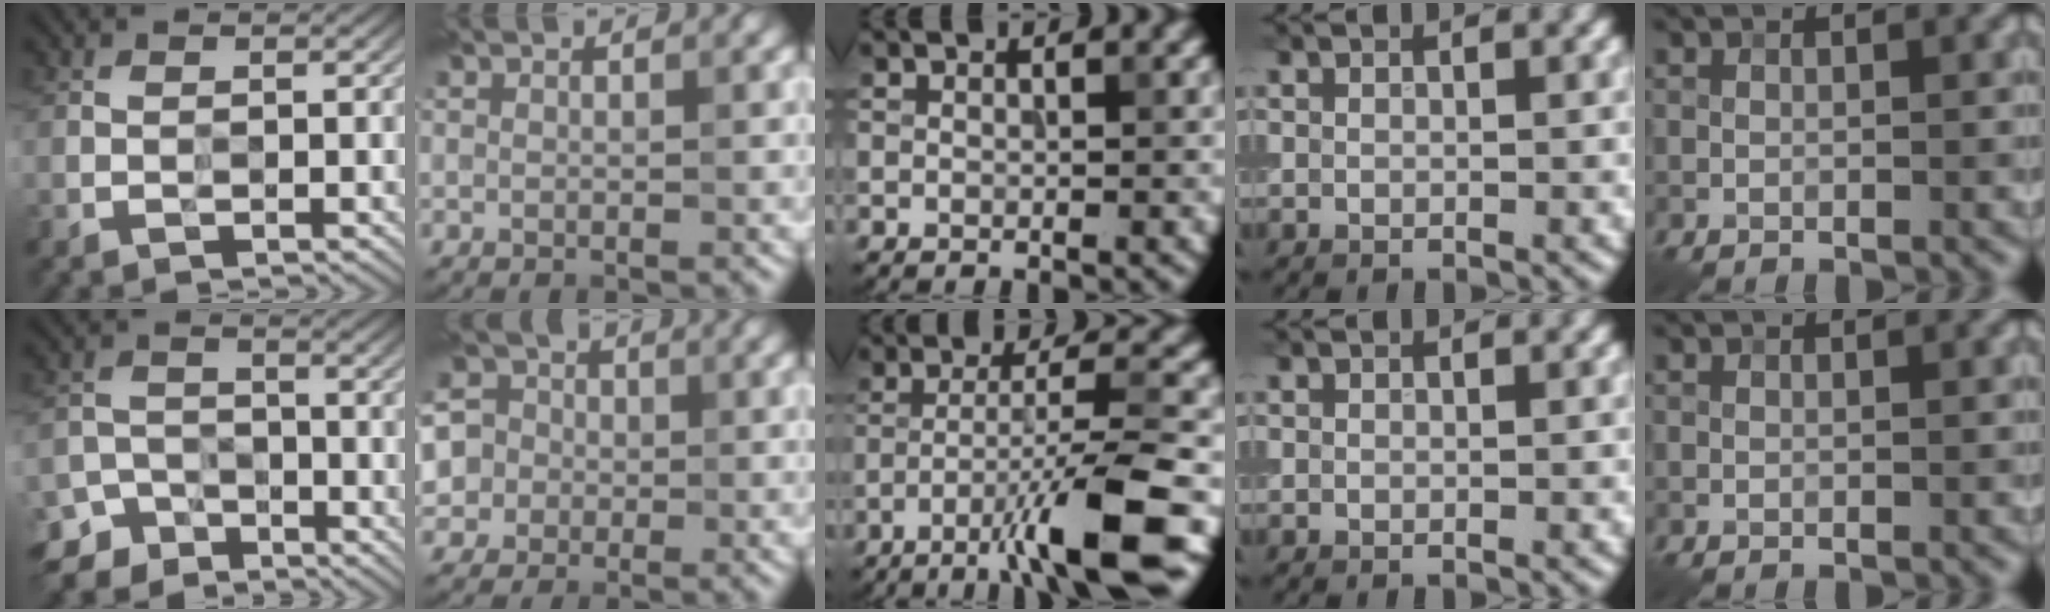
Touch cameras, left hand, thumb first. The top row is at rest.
{"thumb": {"total": 6.1, "force": [-4.7, 3.9, 1.0], "torque": [-0.010, -0.006, -0.091]}, "index": {"total": 6.8, "force": [-0.1, 6.4, 2.1], "torque": [-0.049, 0.034, -0.038]}, "middle": {"total": 9.0, "force": [-4.7, 1.1, 7.7], "torque": [-0.116, 0.013, -0.082]}}